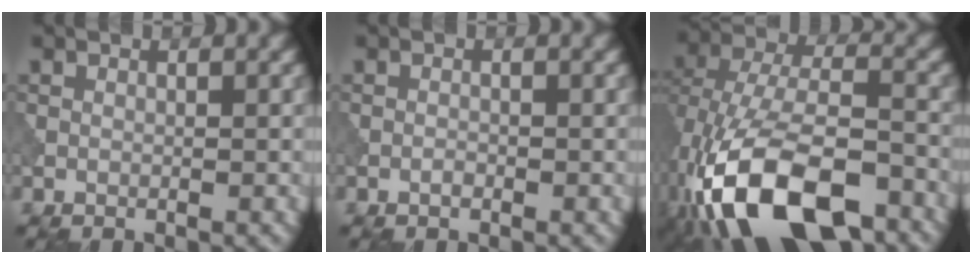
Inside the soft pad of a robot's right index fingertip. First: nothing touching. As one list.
[{"total": 0.6, "force": [-0.4, 0.2, 0.4], "torque": [-0.006, 0.001, -0.009]}, {"total": 15.3, "force": [-7.7, 8.0, 10.5], "torque": [-0.208, -0.012, -0.134]}]